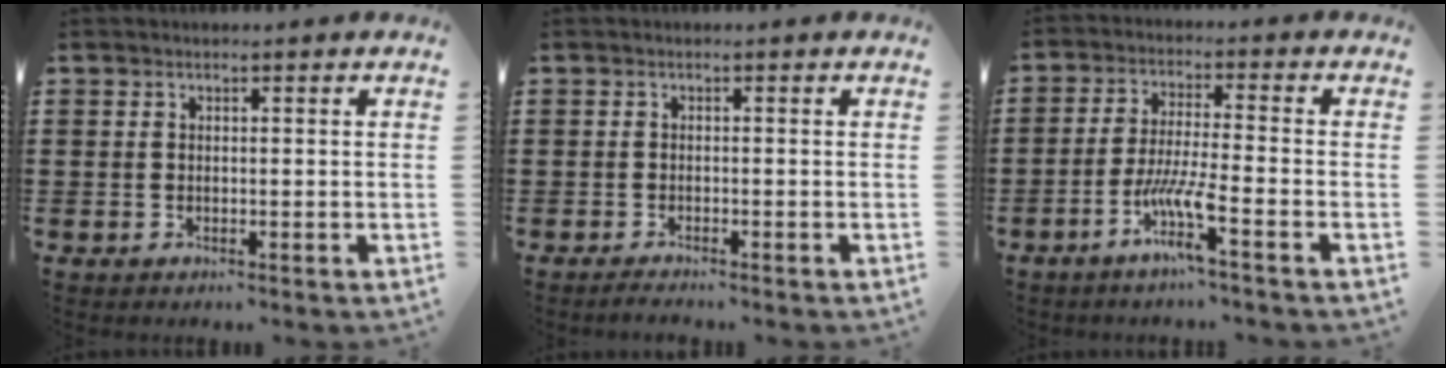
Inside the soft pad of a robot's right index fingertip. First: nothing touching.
{"total": 0.9, "force": [-0.9, 0.0, 0.1], "torque": [-0.004, -0.002, -0.018]}
{"total": 7.5, "force": [-4.1, 0.2, 6.3], "torque": [-0.140, -0.014, -0.082]}